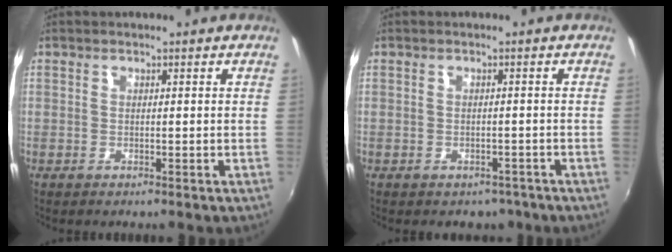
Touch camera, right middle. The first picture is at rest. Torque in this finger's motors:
{"motor_torque": [0.01, -0.01, 0.00, 0.01]}